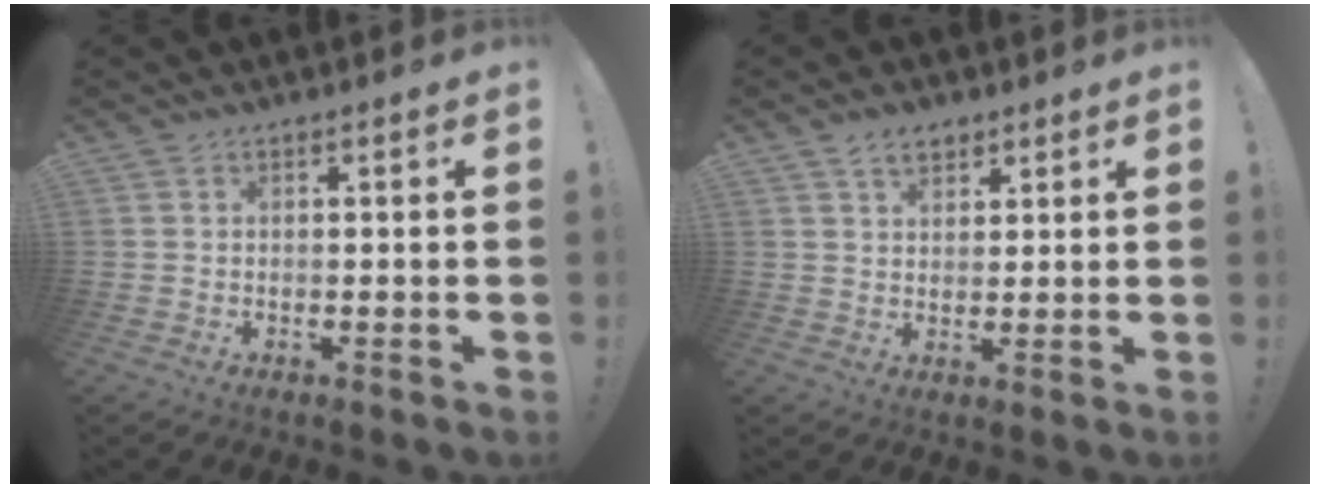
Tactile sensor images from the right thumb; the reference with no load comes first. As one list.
[{"total": 5.0, "force": [3.2, 3.1, 2.3], "torque": [-0.033, -0.010, 0.059]}]